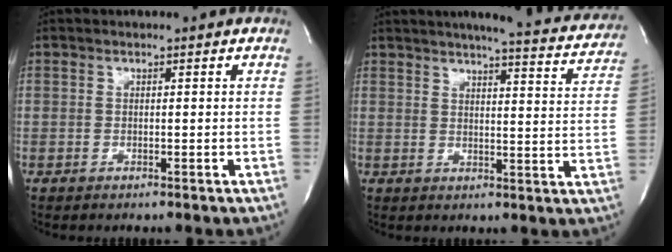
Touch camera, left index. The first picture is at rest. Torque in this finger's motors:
{"motor_torque": [0.30, -0.23, 0.17, 0.09]}